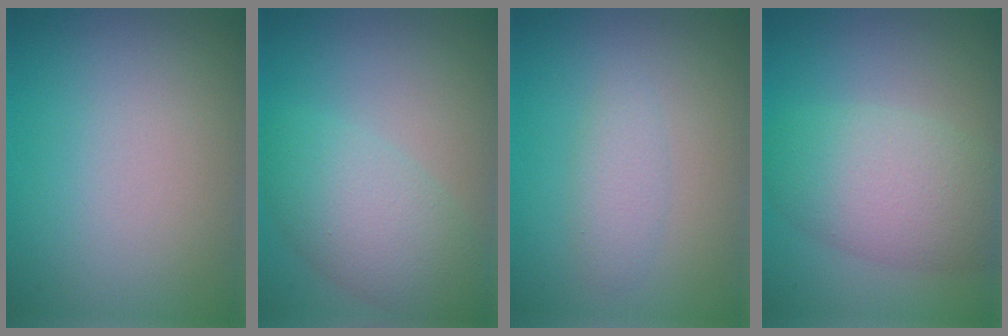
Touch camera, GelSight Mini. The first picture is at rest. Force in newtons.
{"total": 5.2, "press": 5.2, "slide": 0.2}
{"total": 1.6, "press": 1.6, "slide": 0.1}
{"total": 6.1, "press": 6.0, "slide": 0.2}